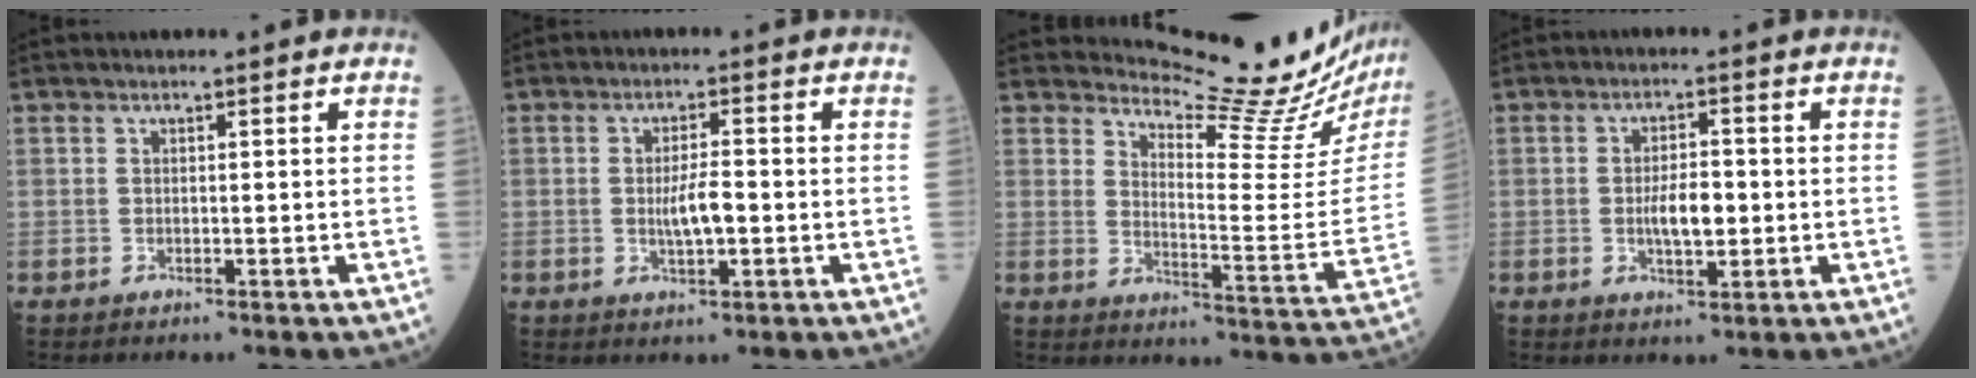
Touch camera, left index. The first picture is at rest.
{"total": 4.1, "force": [-0.5, 0.9, 4.0], "torque": [-0.078, -0.003, -0.008]}
{"total": 18.2, "force": [17.5, 0.3, 4.9], "torque": [-0.075, -0.125, 0.209]}
{"total": 4.8, "force": [-0.5, 1.8, 4.5], "torque": [-0.083, 0.000, -0.008]}